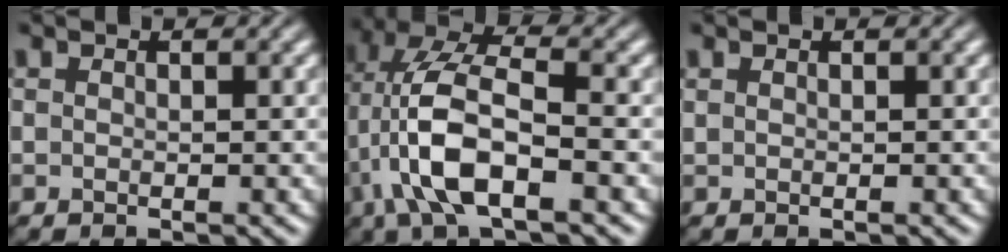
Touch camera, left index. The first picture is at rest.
{"total": 8.7, "force": [-2.4, 3.4, 7.7], "torque": [-0.167, 0.015, -0.051]}
{"total": 0.0}